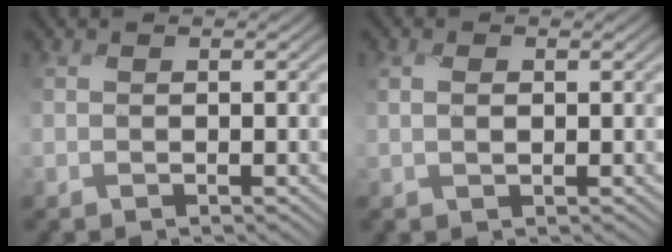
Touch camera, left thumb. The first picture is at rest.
{"total": 1.7, "force": [0.1, 0.9, 1.5], "torque": [-0.033, 0.001, 0.001]}